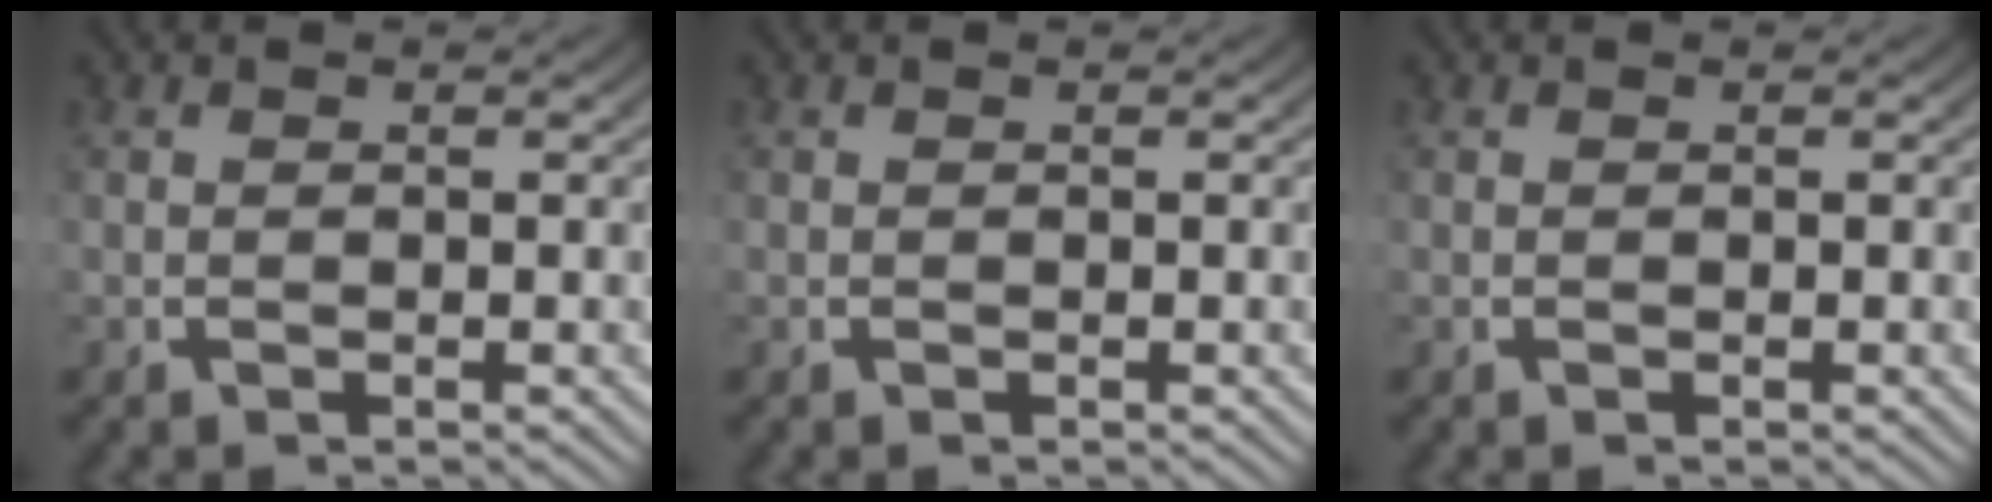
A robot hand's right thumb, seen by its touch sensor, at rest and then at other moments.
{"total": 0.0}
{"total": 0.0}